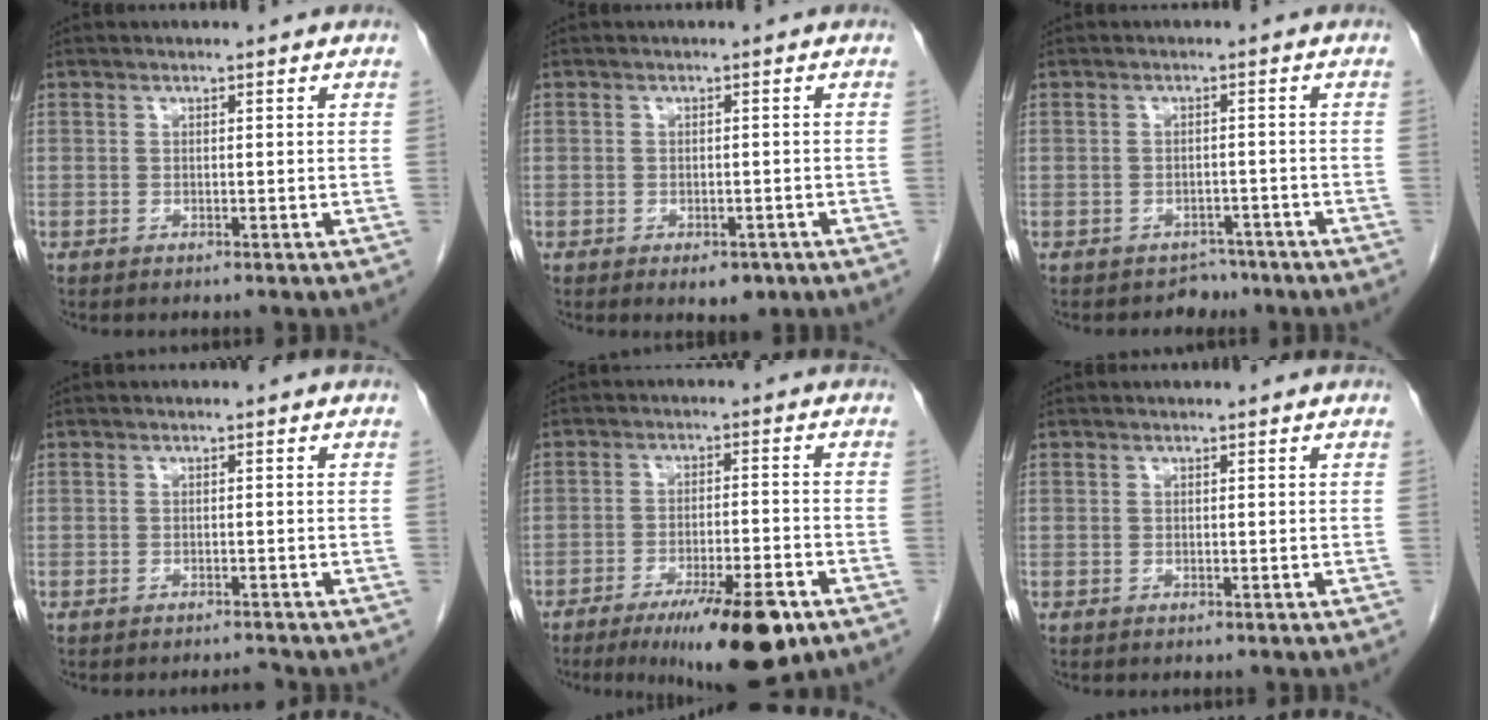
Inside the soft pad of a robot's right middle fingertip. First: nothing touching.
{"total": 2.7, "force": [-1.6, 1.4, 1.7], "torque": [-0.019, -0.002, -0.011]}
{"total": 2.5, "force": [-2.1, 1.3, -0.4], "torque": [0.000, 0.006, -0.029]}
{"total": 1.1, "force": [-1.1, 0.0, 0.2], "torque": [-0.005, -0.005, -0.013]}
{"total": 12.7, "force": [-7.9, 1.7, 9.8], "torque": [-0.133, -0.022, -0.119]}
{"total": 0.0}